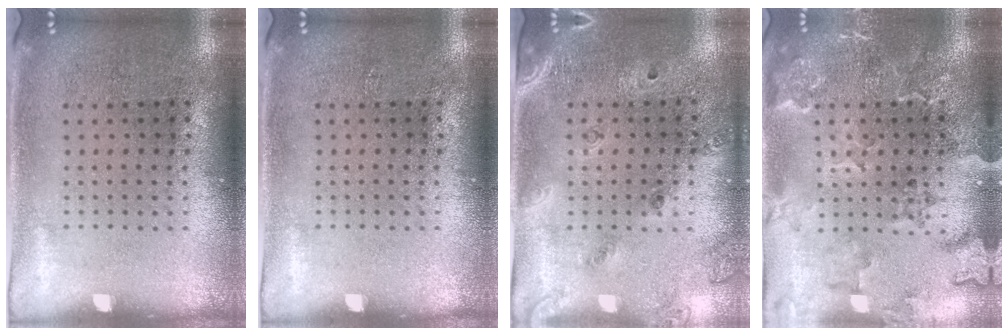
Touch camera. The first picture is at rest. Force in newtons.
{"total": 0.0}
{"total": 1.5, "press": 1.3, "slide": 0.7}
{"total": 2.3, "press": 2.2, "slide": 0.8}